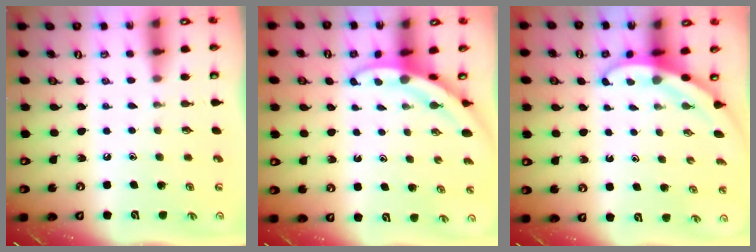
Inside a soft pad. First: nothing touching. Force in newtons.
{"total": 3.4, "press": 3.4, "slide": 0.2}
{"total": 3.3, "press": 3.3, "slide": 0.2}